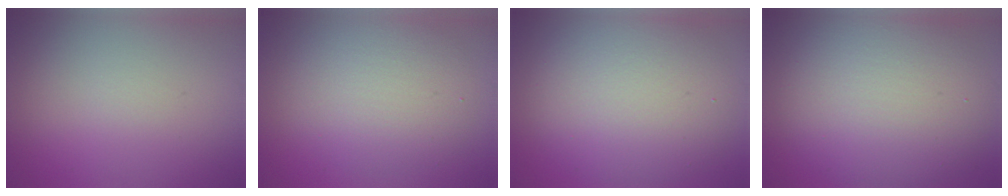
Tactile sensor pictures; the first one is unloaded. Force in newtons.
{"total": 4.6, "press": 4.6, "slide": 0.1}
{"total": 7.8, "press": 7.8, "slide": 0.5}
{"total": 9.1, "press": 9.0, "slide": 0.5}